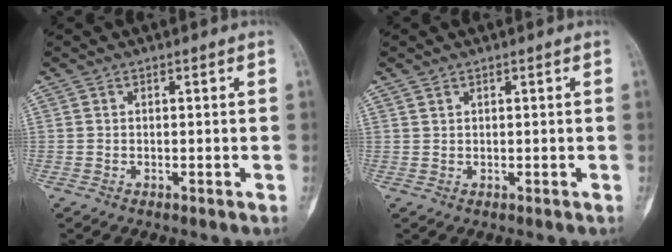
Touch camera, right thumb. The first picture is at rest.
{"total": 0.6, "force": [0.5, 0.3, 0.1], "torque": [-0.001, -0.003, 0.011]}